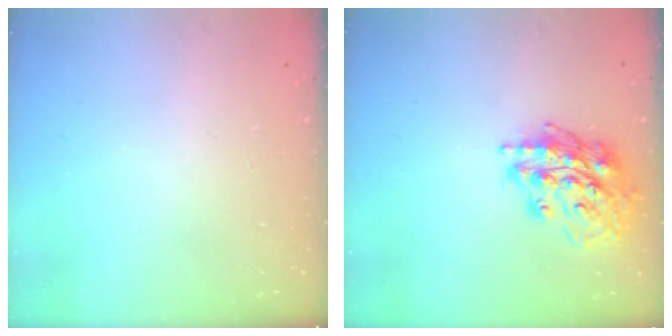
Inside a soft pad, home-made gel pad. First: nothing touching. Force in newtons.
{"total": 17.5, "press": 17.4, "slide": 1.8}